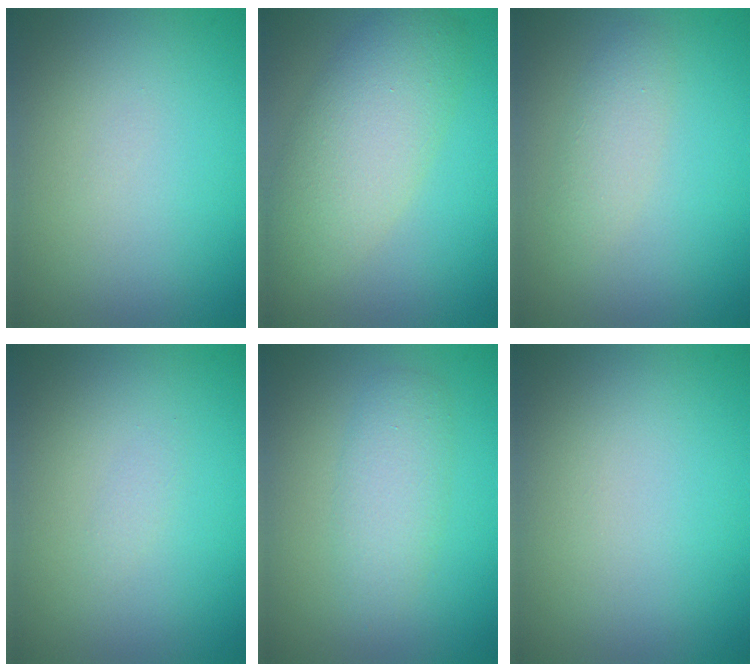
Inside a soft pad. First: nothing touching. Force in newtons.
{"total": 6.1, "press": 6.1, "slide": 0.4}
{"total": 1.9, "press": 1.9, "slide": 0.1}
{"total": 0.6, "press": 0.6, "slide": 0.0}
{"total": 2.9, "press": 2.9, "slide": 0.1}
{"total": 0.0}